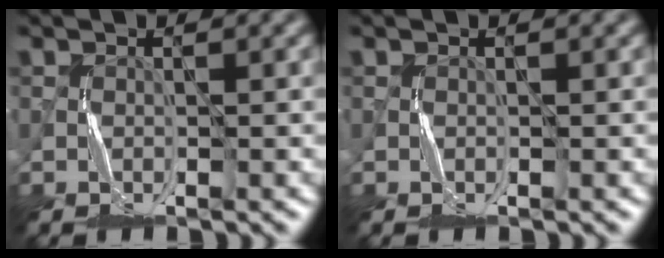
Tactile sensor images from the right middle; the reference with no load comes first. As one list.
[{"total": 0.0}]